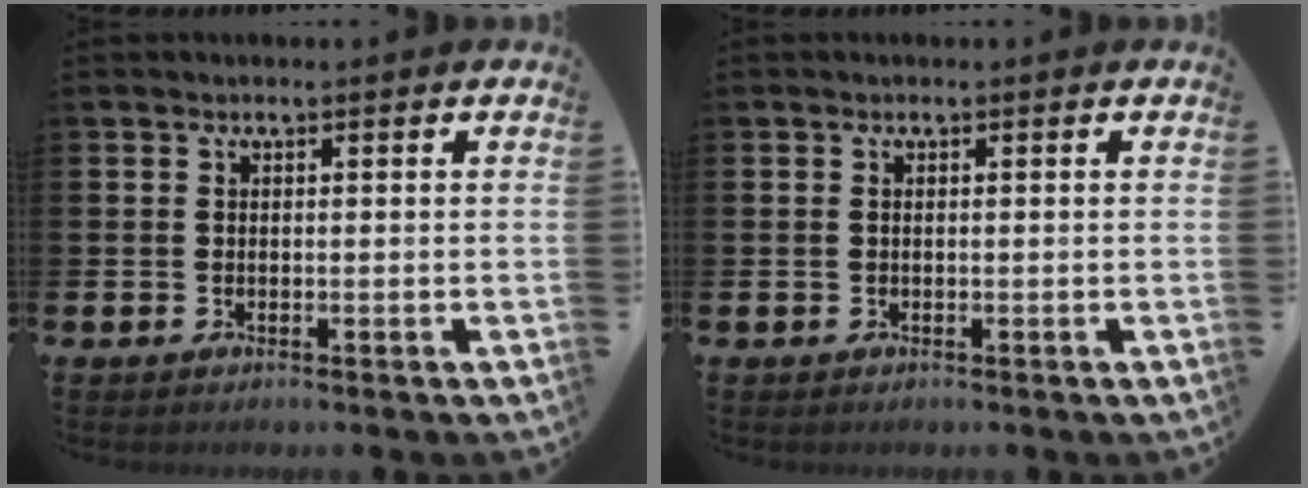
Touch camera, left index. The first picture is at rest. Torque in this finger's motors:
{"motor_torque": [0.00, 0.11, -0.01, -0.01]}